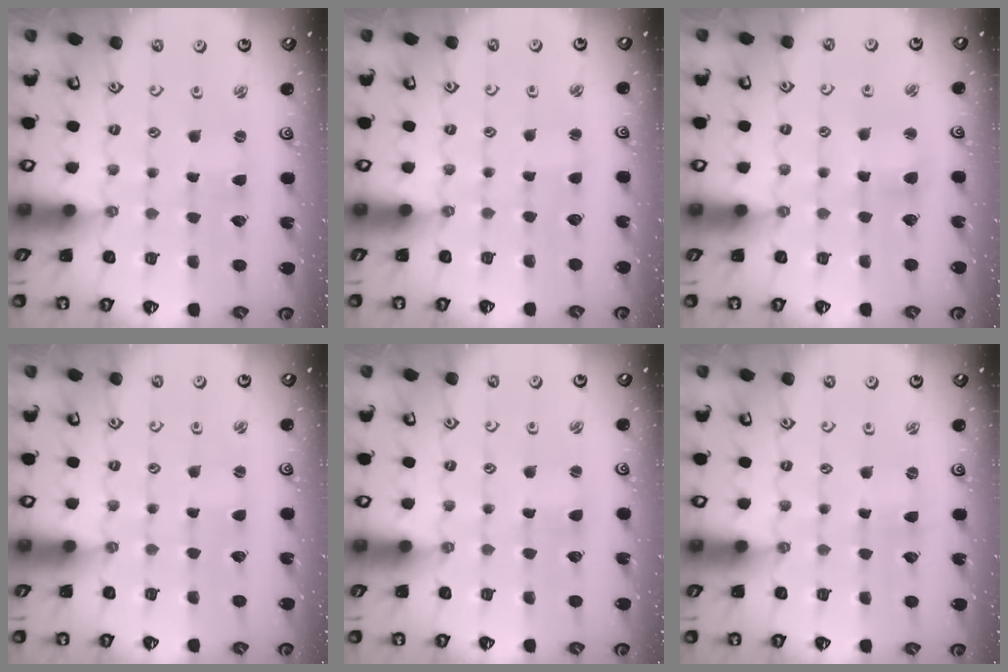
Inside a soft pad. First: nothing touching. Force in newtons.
{"total": 1.5, "press": 1.5, "slide": 0.2}
{"total": 5.3, "press": 5.3, "slide": 0.8}
{"total": 0.7, "press": 0.7, "slide": 0.1}
{"total": 1.1, "press": 1.1, "slide": 0.1}
{"total": 0.0}